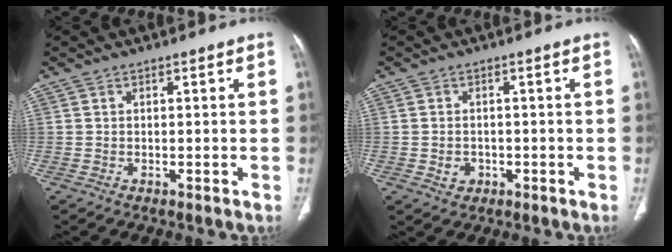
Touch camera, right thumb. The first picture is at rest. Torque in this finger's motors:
{"motor_torque": [-0.26, 0.06, 0.02, 0.32, 0.08]}